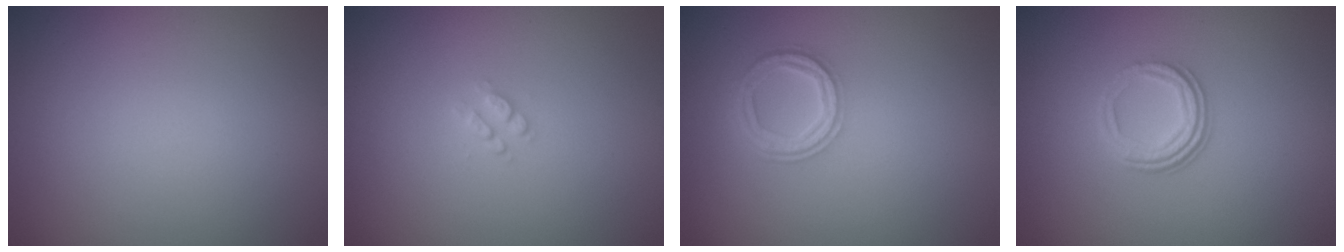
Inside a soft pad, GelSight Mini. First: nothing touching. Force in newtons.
{"total": 1.2, "press": 1.1, "slide": 0.3}
{"total": 3.7, "press": 2.8, "slide": 2.4}
{"total": 3.3, "press": 2.4, "slide": 2.3}